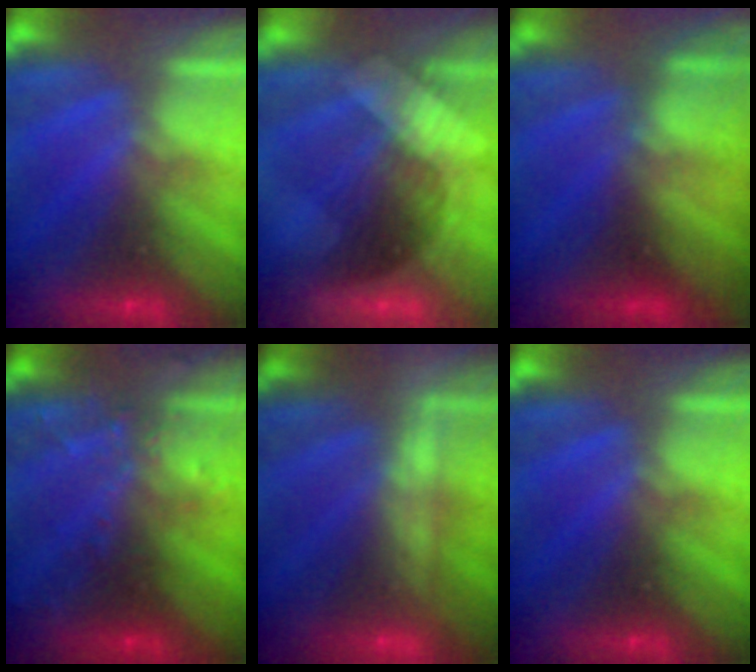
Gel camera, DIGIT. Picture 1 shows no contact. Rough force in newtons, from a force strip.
{"total": 3.0}
{"total": 2.9}
{"total": 2.8}
{"total": 2.3}
{"total": 0.0}